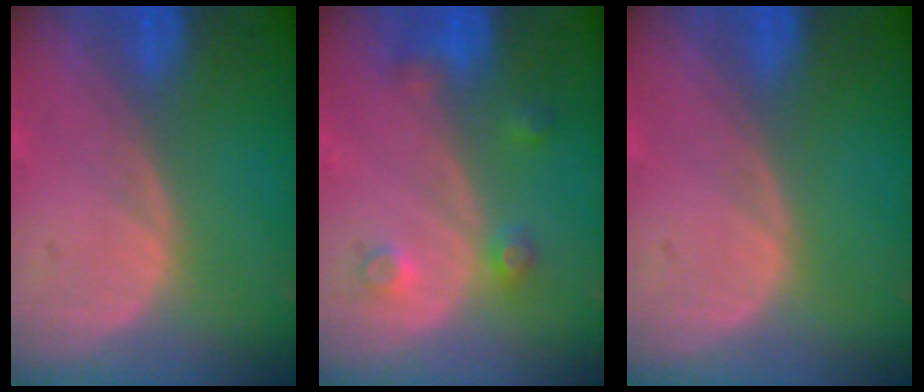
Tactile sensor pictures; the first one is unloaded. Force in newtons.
{"total": 3.6, "press": 3.3, "slide": 1.6}
{"total": 0.0}